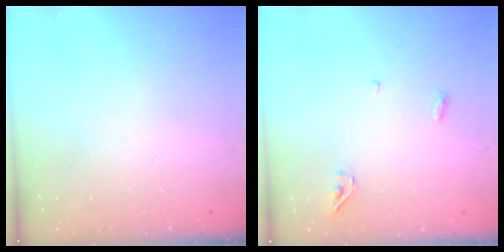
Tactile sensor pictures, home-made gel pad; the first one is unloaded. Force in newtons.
{"total": 3.2, "press": 3.0, "slide": 1.2}